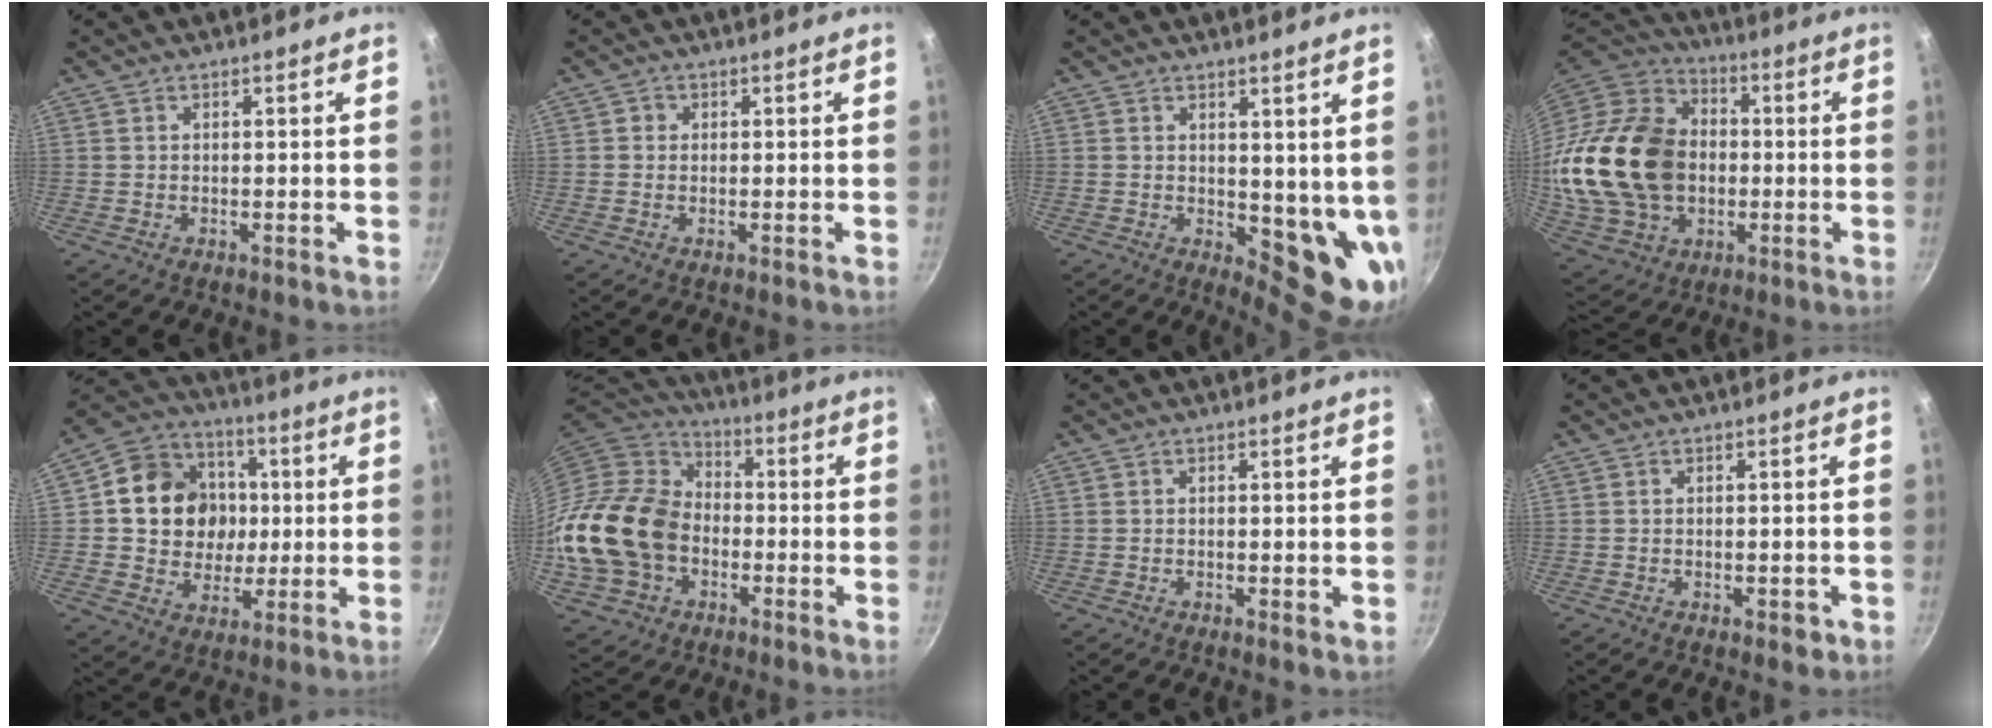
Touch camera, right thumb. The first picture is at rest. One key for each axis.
{"total": 1.3, "fx": 0.2, "fy": 1.2, "fz": 0.3, "tx": 0.000, "ty": 0.001, "tz": -0.001}
{"total": 9.5, "fx": 2.3, "fy": 4.7, "fz": 8.0, "tx": -0.076, "ty": -0.028, "tz": 0.040}
{"total": 27.5, "fx": -0.4, "fy": 20.5, "fz": 18.2, "tx": -0.336, "ty": 0.028, "tz": 0.006}
{"total": 16.7, "fx": 1.6, "fy": 14.6, "fz": 7.9, "tx": -0.105, "ty": 0.016, "tz": 0.025}
{"total": 20.3, "fx": -3.8, "fy": 15.8, "fz": 12.2, "tx": -0.222, "ty": 0.041, "tz": -0.071}
{"total": 0.9, "fx": 0.0, "fy": 0.2, "fz": 0.8, "tx": -0.013, "ty": -0.003, "tz": -0.002}
{"total": 2.1, "fx": -0.9, "fy": 1.0, "fz": 1.7, "tx": -0.021, "ty": 0.001, "tz": -0.011}